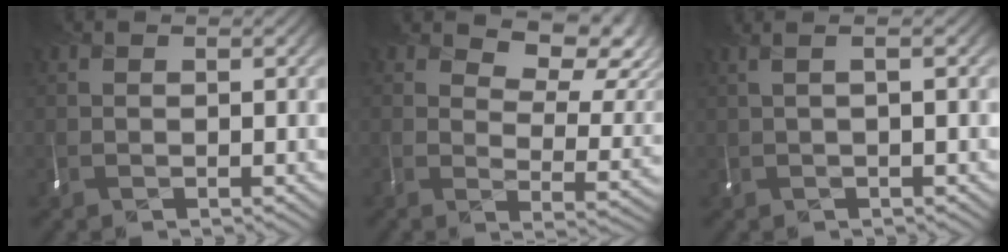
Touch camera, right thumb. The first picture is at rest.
{"total": 8.1, "force": [5.3, 3.5, 5.1], "torque": [-0.072, -0.008, 0.075]}
{"total": 1.1, "force": [0.1, -0.4, 1.0], "torque": [0.003, 0.002, -0.010]}